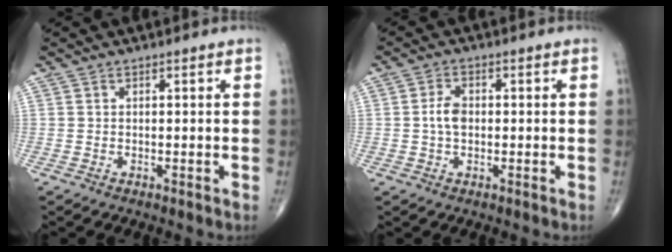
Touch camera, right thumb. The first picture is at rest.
{"total": 3.7, "force": [-0.1, 2.4, 2.9], "torque": [-0.055, 0.007, -0.007]}